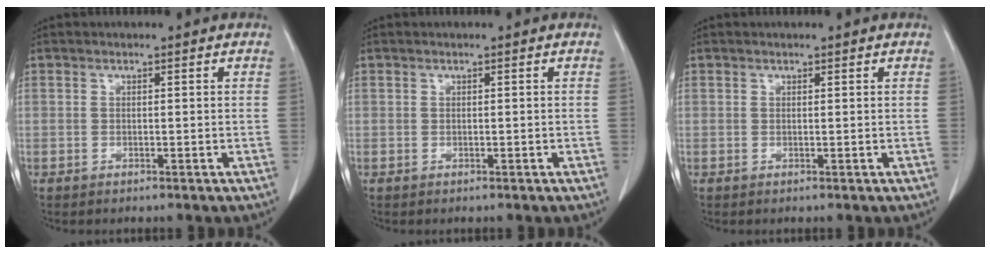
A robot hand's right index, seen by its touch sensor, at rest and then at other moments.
{"total": 0.0}
{"total": 0.0}